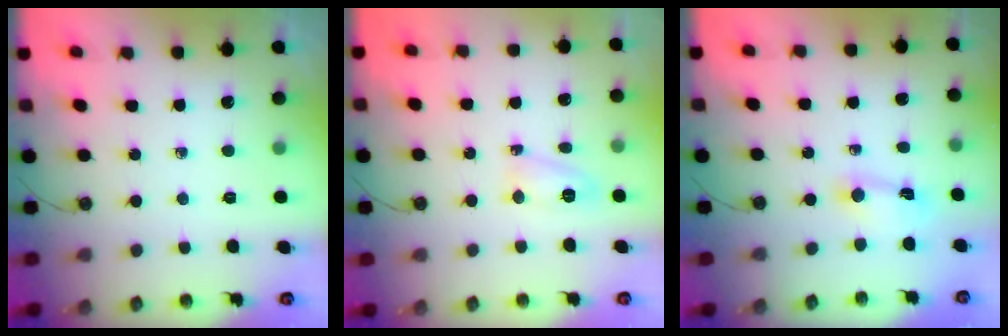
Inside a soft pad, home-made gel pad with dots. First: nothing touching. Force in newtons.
{"total": 6.2, "press": 6.2, "slide": 0.5}
{"total": 2.4, "press": 2.4, "slide": 0.3}